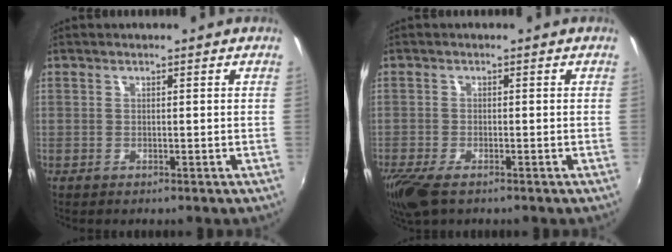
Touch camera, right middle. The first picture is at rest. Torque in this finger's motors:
{"motor_torque": [0.82, -0.84, 0.10, 0.08]}